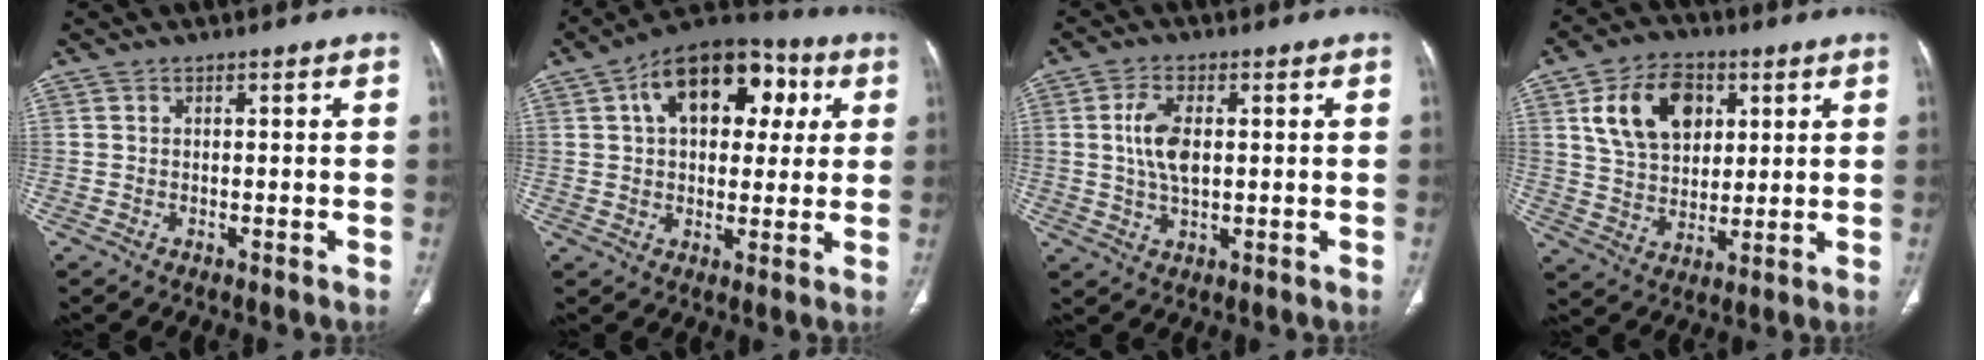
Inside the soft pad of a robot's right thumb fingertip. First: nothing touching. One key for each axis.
{"total": 17.8, "fx": 5.6, "fy": 10.9, "fz": 13.0, "tx": -0.155, "ty": 0.017, "tz": 0.077}
{"total": 6.8, "fx": 0.9, "fy": 3.5, "fz": 5.8, "tx": -0.118, "ty": 0.000, "tz": 0.018}
{"total": 14.1, "fx": 4.9, "fy": 9.9, "fz": 8.8, "tx": -0.118, "ty": -0.008, "tz": 0.089}